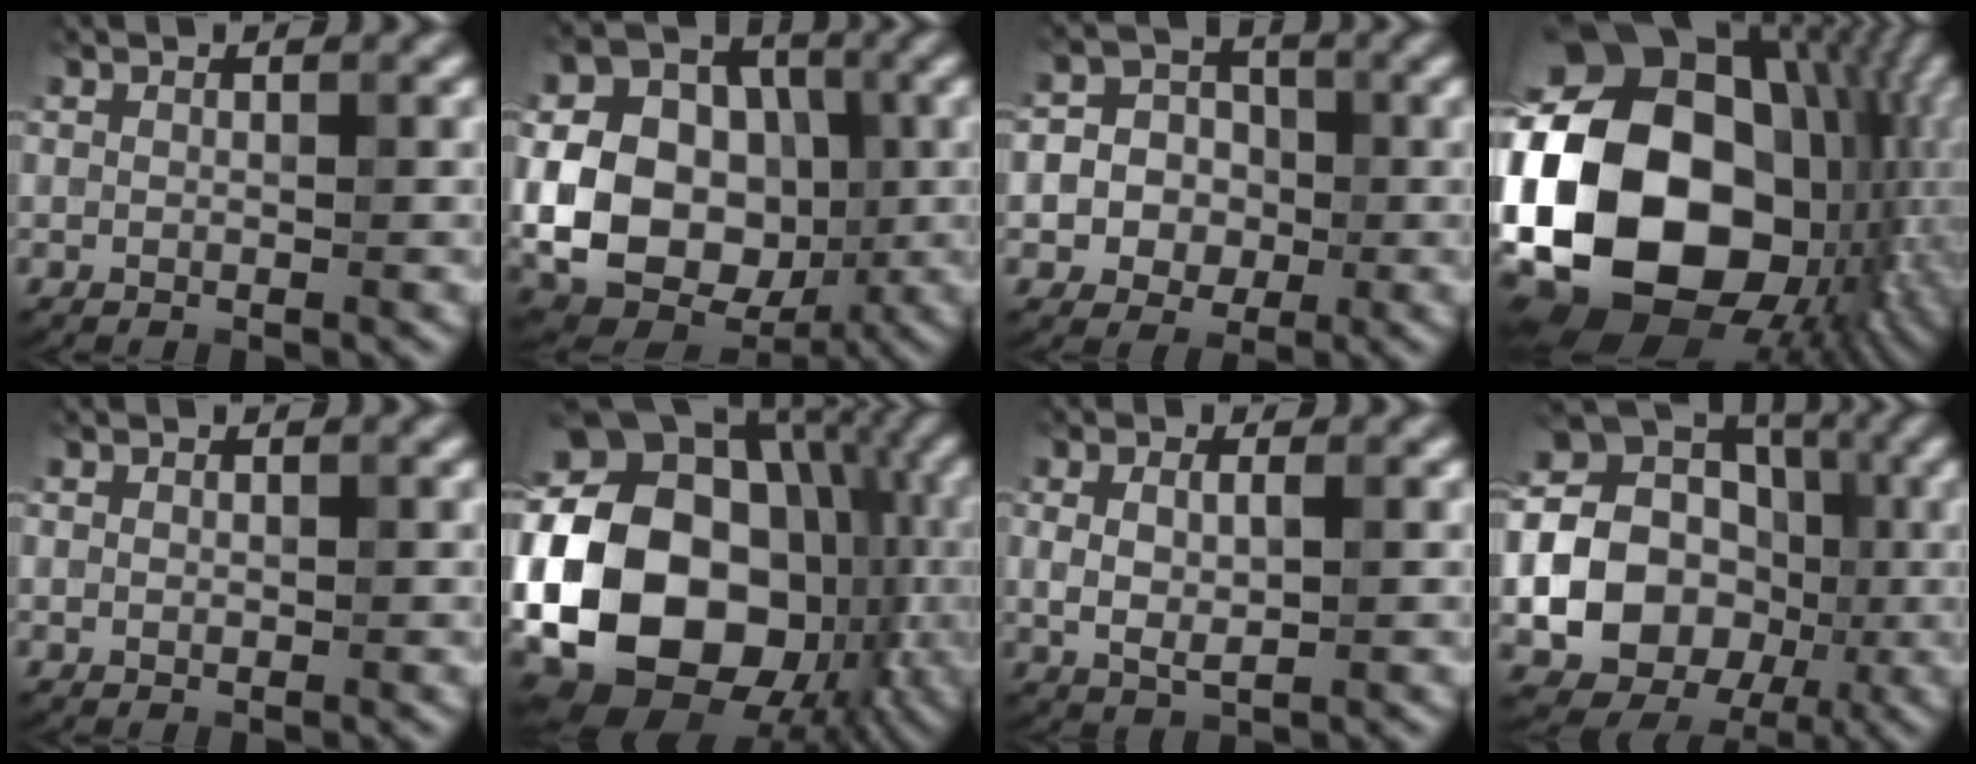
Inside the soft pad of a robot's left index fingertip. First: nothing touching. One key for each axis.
{"total": 13.0, "fx": -1.4, "fy": 10.1, "fz": 8.1, "tx": -0.146, "ty": -0.003, "tz": -0.030}
{"total": 5.3, "fx": -0.8, "fy": 4.9, "fz": 1.9, "tx": -0.015, "ty": 0.019, "tz": -0.036}
{"total": 23.4, "fx": -2.5, "fy": 17.2, "fz": 15.7, "tx": -0.330, "ty": -0.015, "tz": -0.031}
{"total": 0.6, "fx": 0.0, "fy": 0.5, "fz": 0.3, "tx": -0.002, "ty": -0.002, "tz": 0.000}
{"total": 22.1, "fx": -3.1, "fy": 17.5, "fz": 13.2, "tx": -0.215, "ty": -0.005, "tz": -0.078}
{"total": 3.2, "fx": 0.3, "fy": 1.7, "fz": 2.7, "tx": -0.059, "ty": -0.003, "tz": 0.008}
{"total": 21.5, "fx": -1.9, "fy": 19.9, "fz": 7.9, "tx": -0.152, "ty": -0.001, "tz": -0.069}